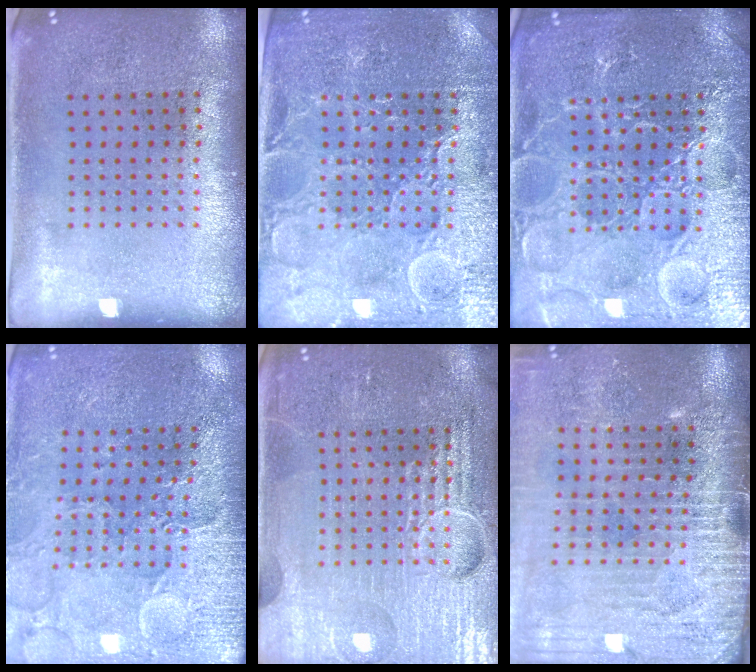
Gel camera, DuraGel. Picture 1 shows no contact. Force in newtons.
{"total": 3.9, "press": 3.8, "slide": 1.0}
{"total": 7.4, "press": 7.4, "slide": 0.9}
{"total": 3.2, "press": 3.2, "slide": 0.3}
{"total": 7.2, "press": 7.2, "slide": 1.0}
{"total": 4.2, "press": 3.6, "slide": 2.1}